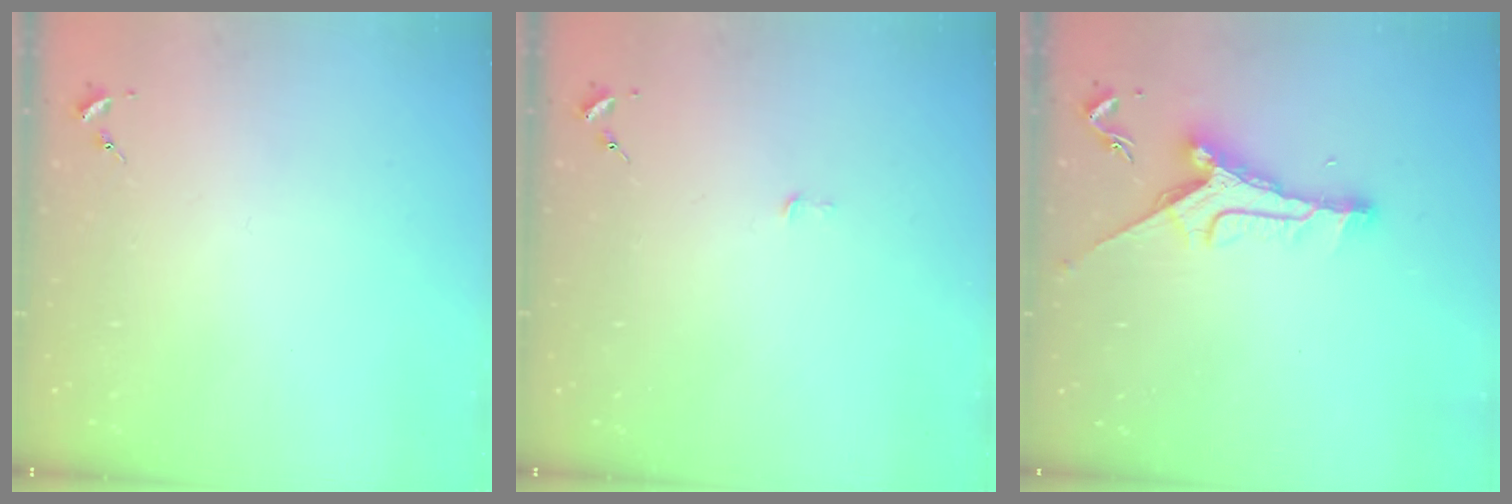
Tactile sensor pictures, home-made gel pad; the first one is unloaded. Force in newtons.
{"total": 2.6, "press": 2.6, "slide": 0.2}
{"total": 9.8, "press": 9.8, "slide": 0.1}